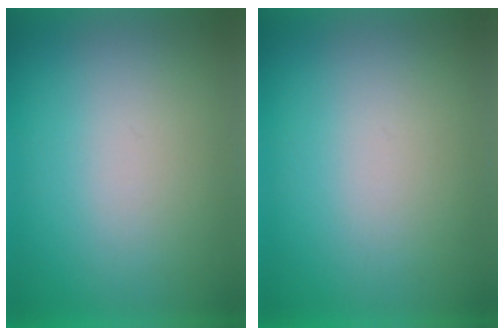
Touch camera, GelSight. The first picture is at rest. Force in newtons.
{"total": 0.0}